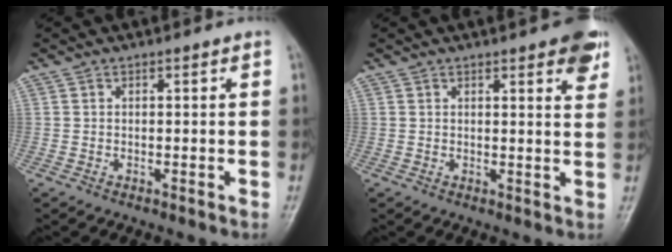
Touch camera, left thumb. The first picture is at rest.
{"total": 6.7, "force": [3.9, 1.7, 5.2], "torque": [-0.049, -0.012, 0.045]}